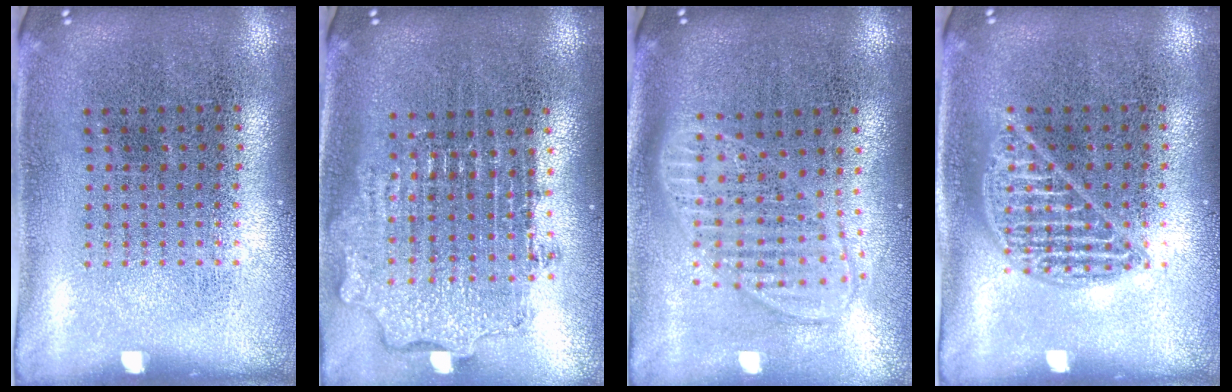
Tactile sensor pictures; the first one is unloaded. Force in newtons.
{"total": 2.0, "press": 1.5, "slide": 1.3}
{"total": 1.8, "press": 1.5, "slide": 1.0}
{"total": 1.0, "press": 1.0, "slide": 0.1}